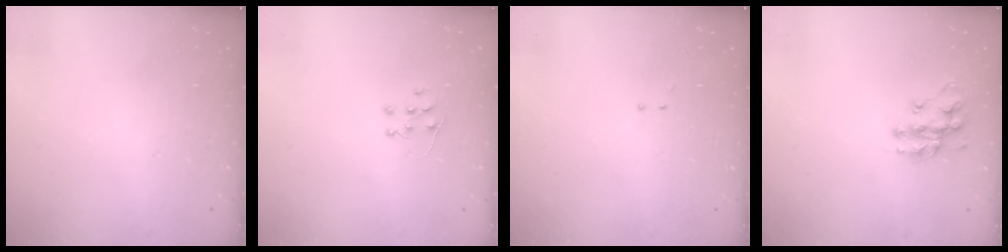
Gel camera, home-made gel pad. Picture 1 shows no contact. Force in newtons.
{"total": 5.7, "press": 5.6, "slide": 0.4}
{"total": 3.0, "press": 2.9, "slide": 0.7}
{"total": 12.6, "press": 12.5, "slide": 0.9}